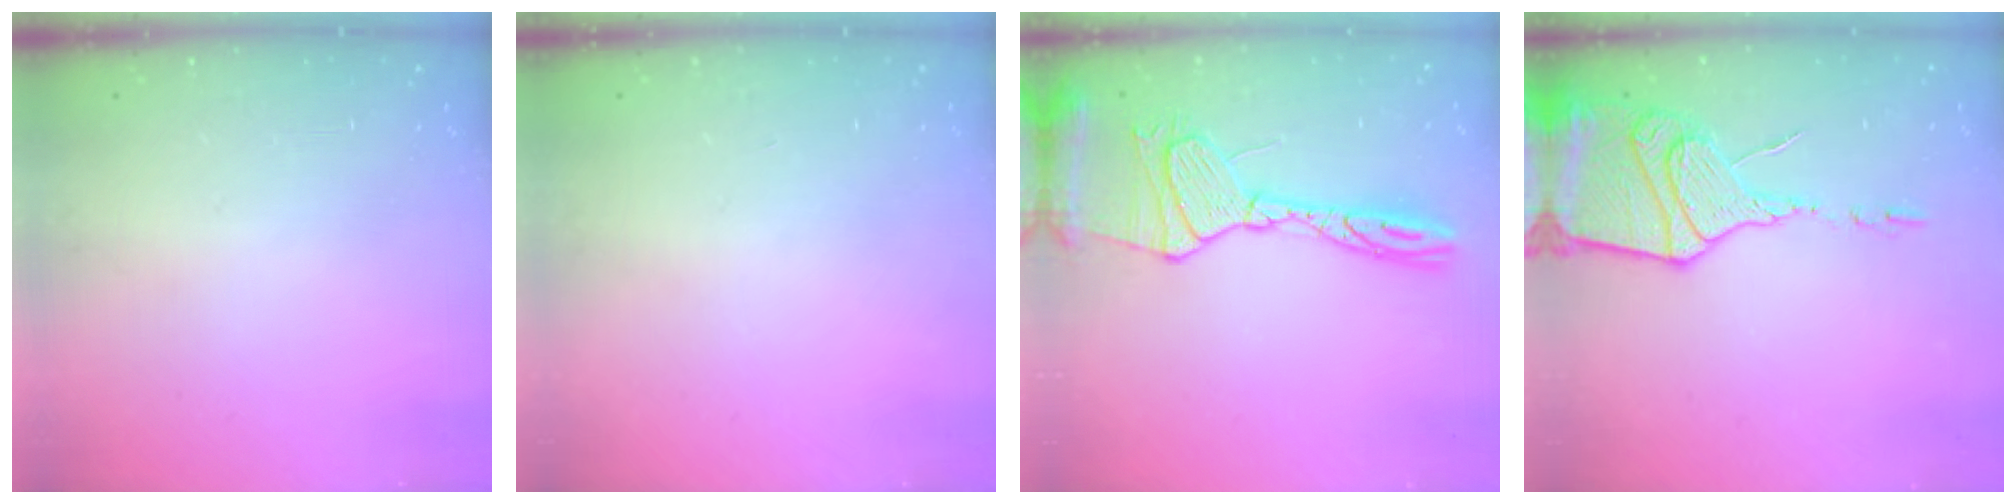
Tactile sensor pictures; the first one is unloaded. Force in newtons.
{"total": 0.0}
{"total": 17.8, "press": 17.7, "slide": 1.5}
{"total": 16.9, "press": 16.8, "slide": 1.6}